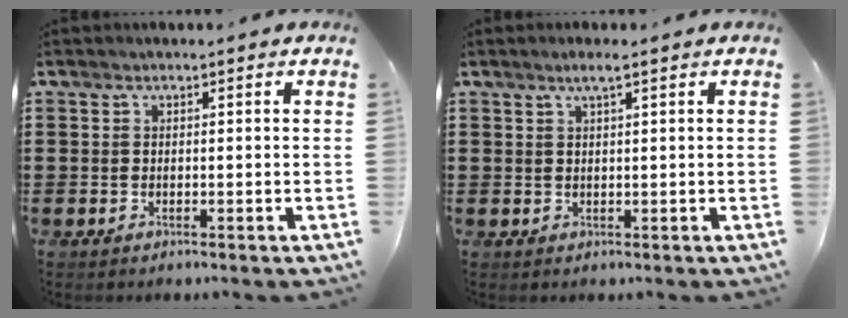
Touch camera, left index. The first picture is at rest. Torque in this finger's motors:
{"motor_torque": [0.25, 0.28, 0.05, 0.00]}